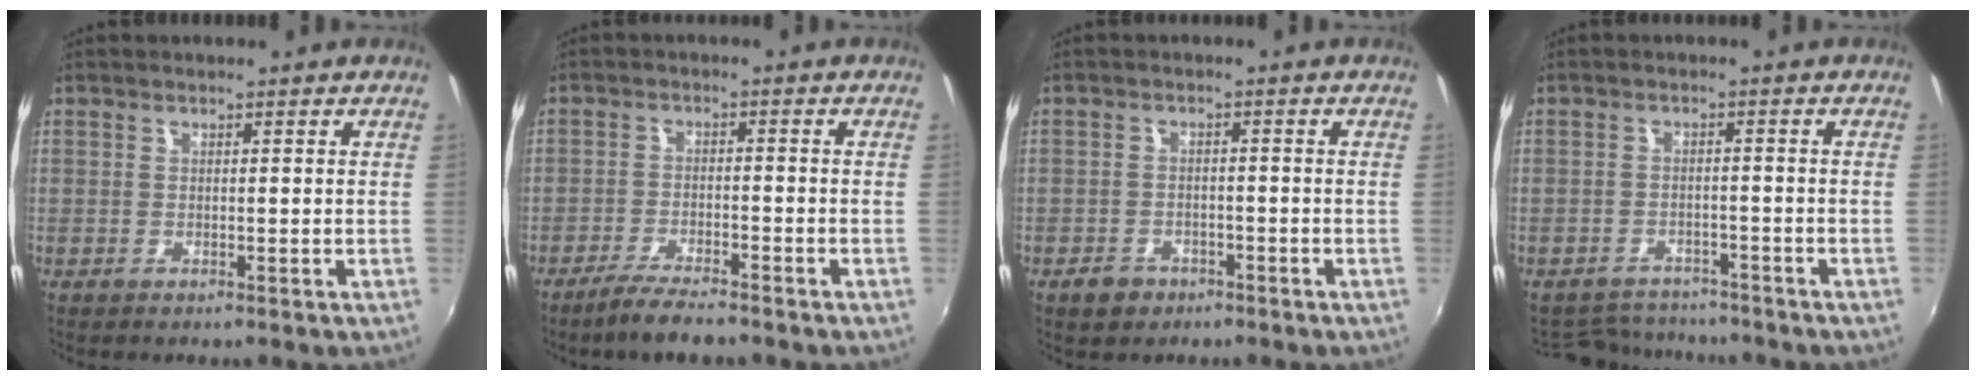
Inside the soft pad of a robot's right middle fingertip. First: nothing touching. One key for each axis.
{"total": 6.2, "fx": -5.2, "fy": 0.8, "fz": 3.3, "tx": -0.083, "ty": -0.014, "tz": -0.095}
{"total": 3.9, "fx": -2.5, "fy": 2.7, "fz": 1.1, "tx": -0.035, "ty": 0.002, "tz": -0.039}
{"total": 8.0, "fx": -7.3, "fy": 2.9, "fz": 1.3, "tx": -0.043, "ty": 0.005, "tz": -0.109}